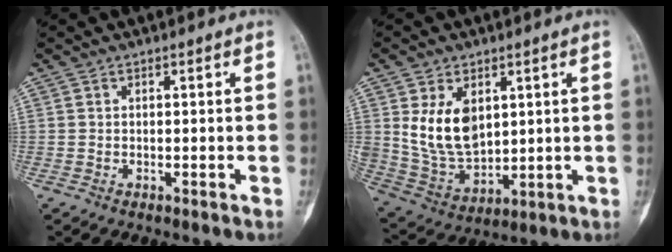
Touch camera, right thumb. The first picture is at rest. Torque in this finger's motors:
{"motor_torque": [-0.30, 2.04, 0.84, 0.76, 0.34]}